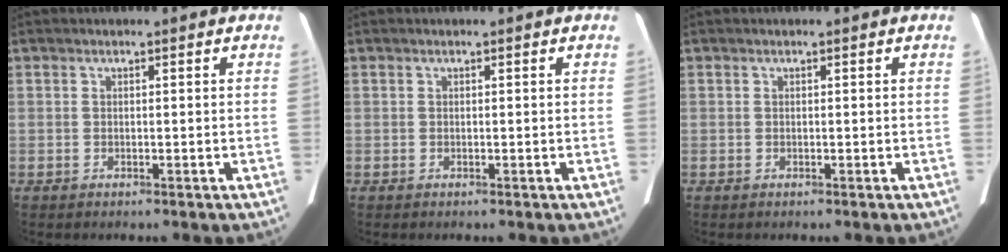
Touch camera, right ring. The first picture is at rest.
{"total": 0.0}
{"total": 0.0}